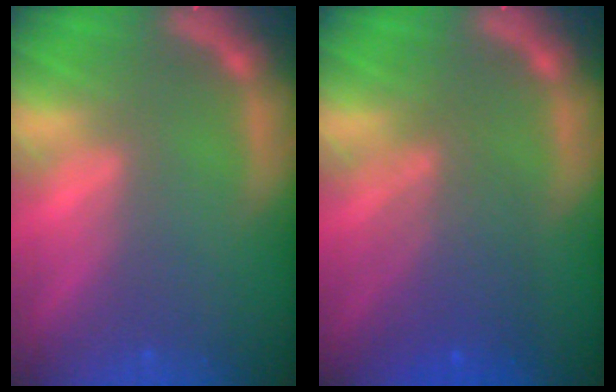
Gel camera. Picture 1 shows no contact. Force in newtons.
{"total": 5.1}